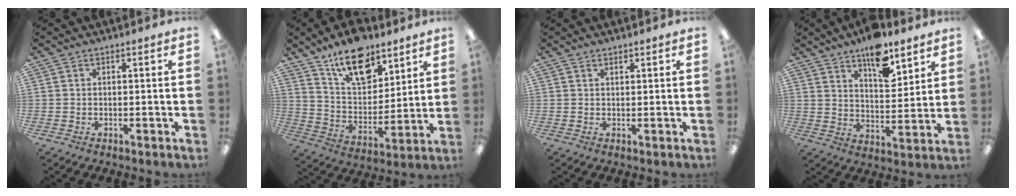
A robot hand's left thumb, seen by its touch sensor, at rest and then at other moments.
{"total": 16.3, "force": [11.4, 8.3, 8.2], "torque": [-0.129, -0.062, 0.202]}
{"total": 0.9, "force": [0.8, 0.2, 0.2], "torque": [-0.006, -0.001, 0.016]}
{"total": 12.5, "force": [9.2, 5.2, 6.6], "torque": [-0.091, -0.056, 0.159]}